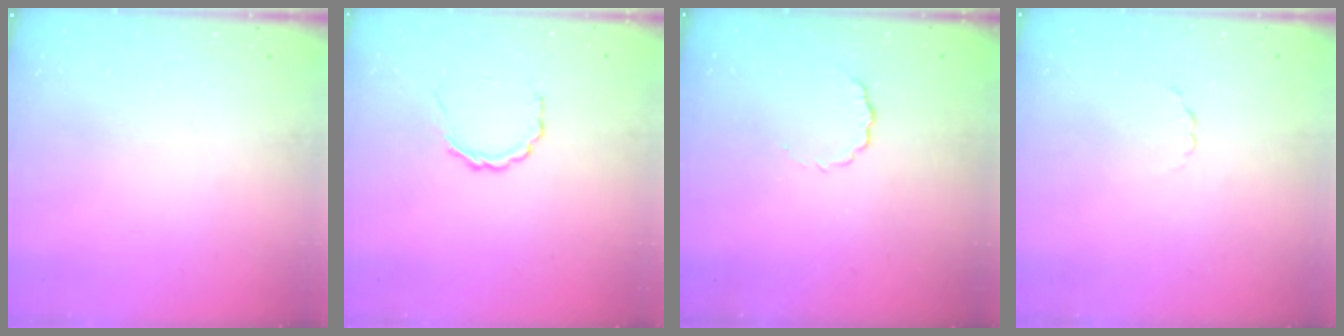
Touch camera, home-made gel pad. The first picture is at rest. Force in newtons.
{"total": 3.7, "press": 3.4, "slide": 1.2}
{"total": 4.0, "press": 3.9, "slide": 1.0}
{"total": 2.4, "press": 2.3, "slide": 0.7}